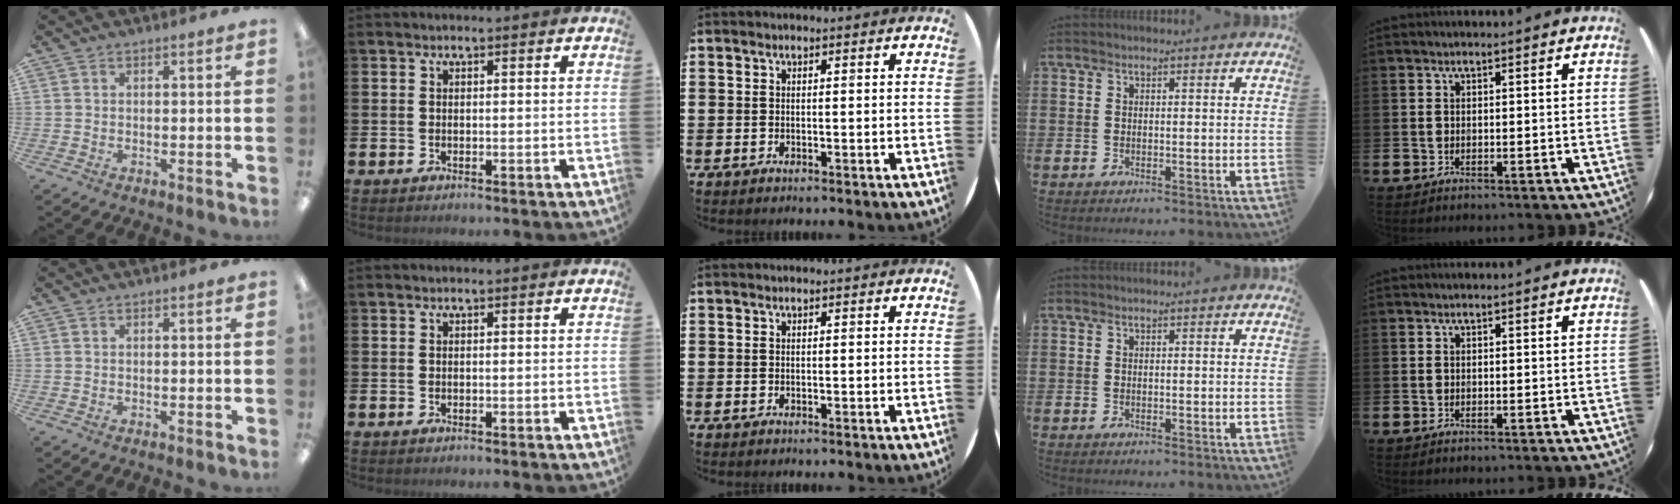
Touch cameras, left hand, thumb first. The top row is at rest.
{}